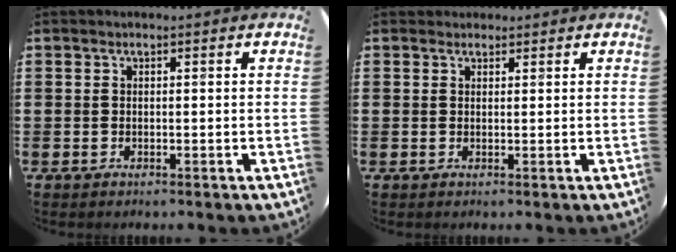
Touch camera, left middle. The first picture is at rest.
{"total": 0.9, "force": [0.8, 0.3, -0.1], "torque": [0.000, 0.003, 0.016]}